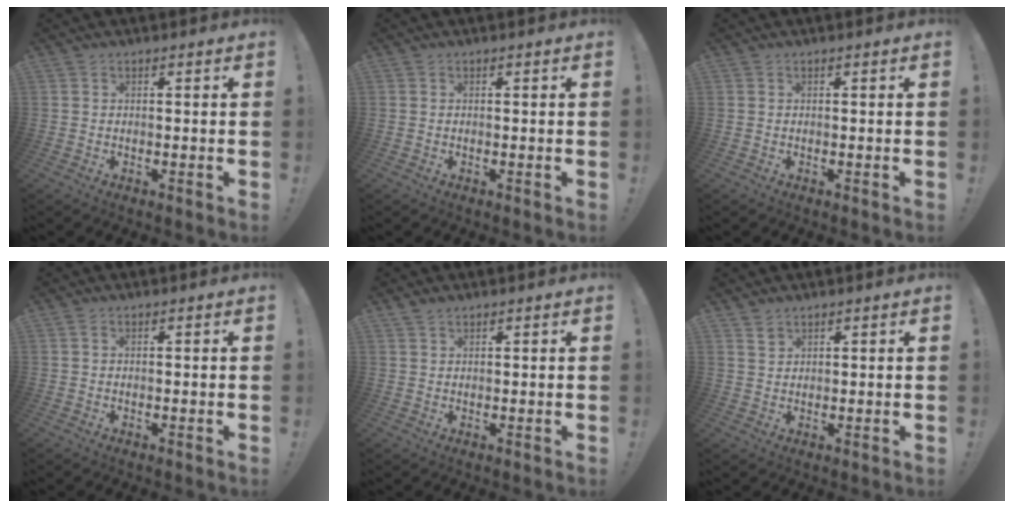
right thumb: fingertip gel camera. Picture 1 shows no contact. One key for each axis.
{"total": 0.0}
{"total": 0.0}
{"total": 0.5, "fx": 0.0, "fy": 0.1, "fz": 0.5, "tx": -0.016, "ty": 0.002, "tz": 0.000}
{"total": 1.7, "fx": 1.4, "fy": 1.0, "fz": 0.3, "tx": 0.000, "ty": -0.007, "tz": 0.026}
{"total": 2.1, "fx": 1.7, "fy": 1.1, "fz": 0.6, "tx": -0.001, "ty": -0.012, "tz": 0.030}